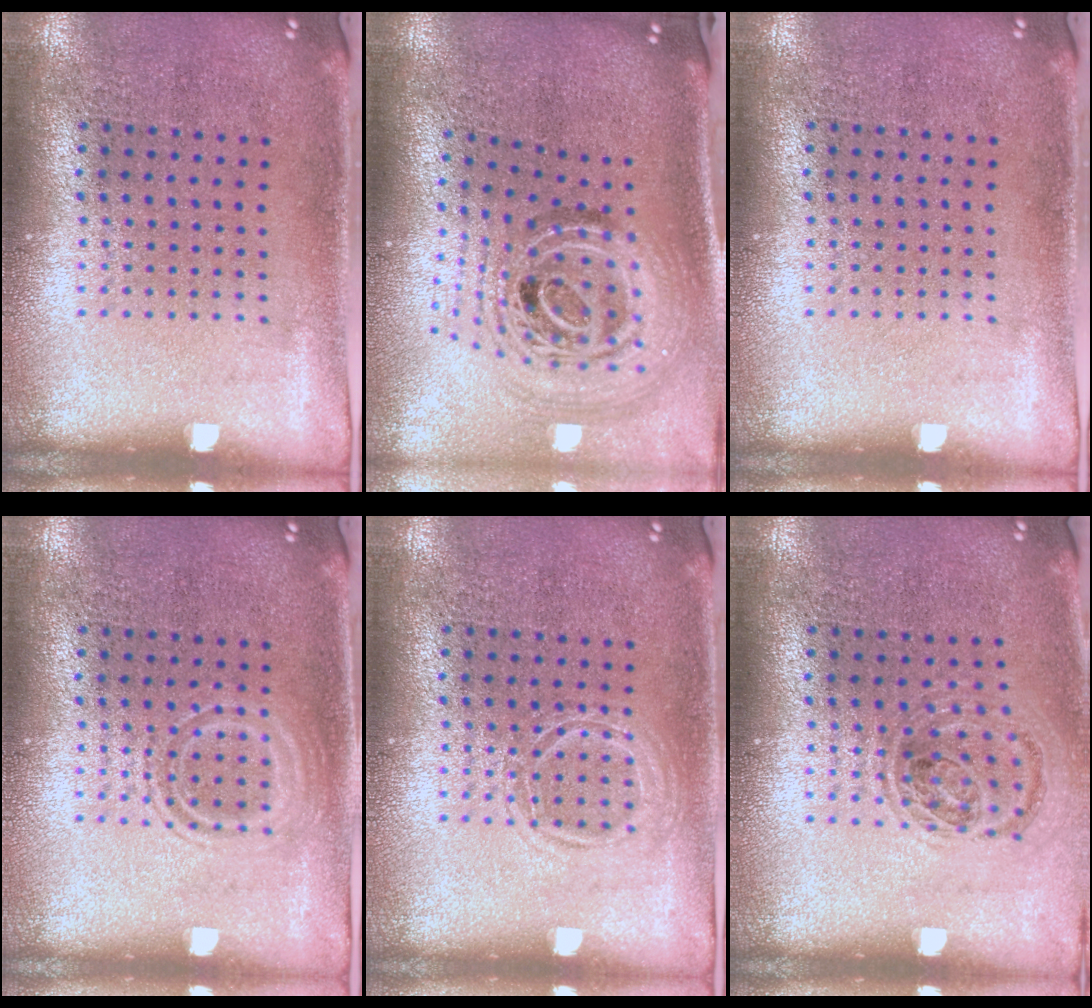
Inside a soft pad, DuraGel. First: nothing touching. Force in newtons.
{"total": 2.1, "press": 1.7, "slide": 1.3}
{"total": 0.0}
{"total": 1.9, "press": 1.9, "slide": 0.3}
{"total": 1.3, "press": 1.3, "slide": 0.2}
{"total": 0.9, "press": 0.9, "slide": 0.2}